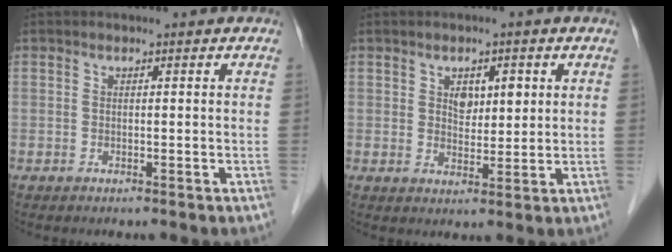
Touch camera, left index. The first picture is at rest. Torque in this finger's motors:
{"motor_torque": [0.03, -0.04, 0.06, 0.05]}